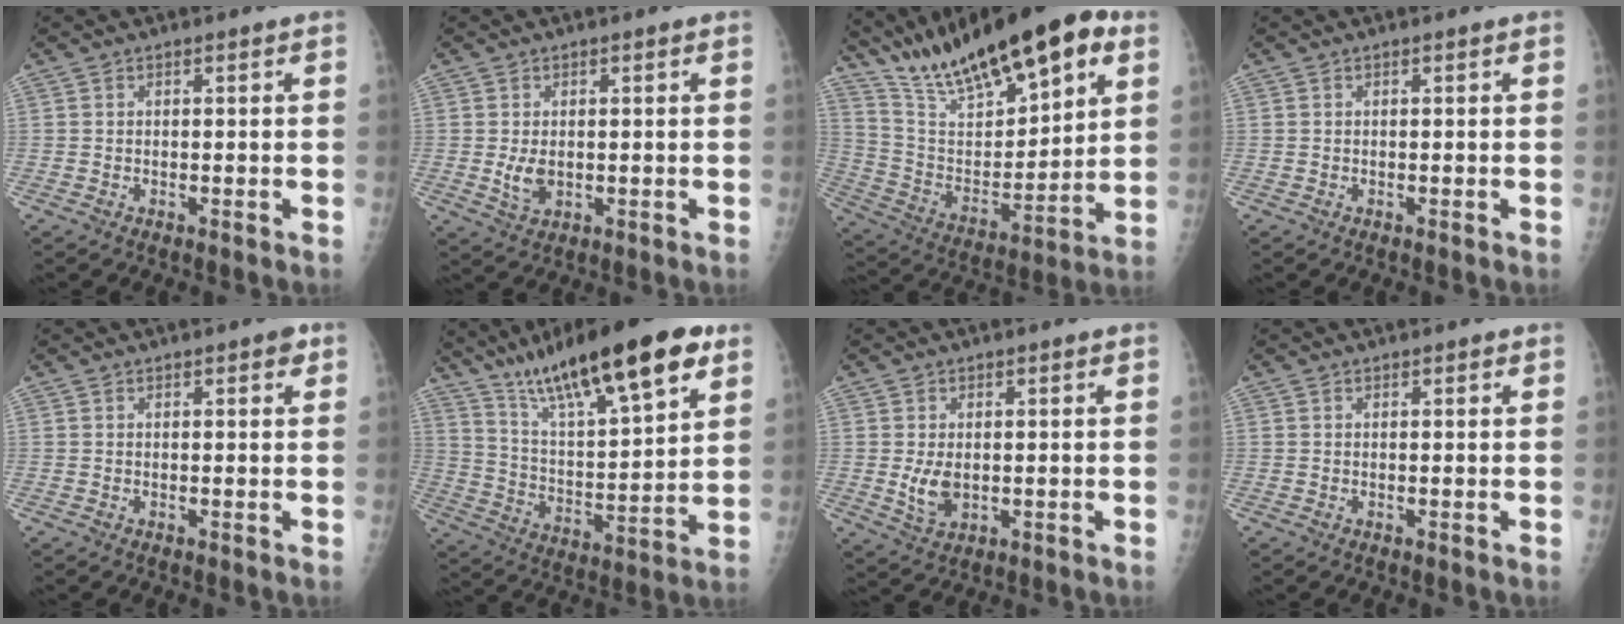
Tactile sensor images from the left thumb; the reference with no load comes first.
{"total": 3.7, "force": [-0.1, 2.5, 2.8], "torque": [-0.044, -0.008, 0.005]}
{"total": 25.7, "force": [16.6, 8.6, 17.6], "torque": [-0.252, -0.036, 0.288]}
{"total": 0.0}
{"total": 1.9, "force": [1.0, 0.7, 1.4], "torque": [-0.011, -0.001, 0.010]}
{"total": 24.8, "force": [15.5, 6.0, 18.4], "torque": [-0.284, -0.042, 0.262]}
{"total": 4.5, "force": [0.0, 3.0, 3.4], "torque": [-0.055, -0.010, 0.008]}
{"total": 0.5, "force": [0.4, 0.3, 0.3], "torque": [-0.002, -0.002, 0.004]}